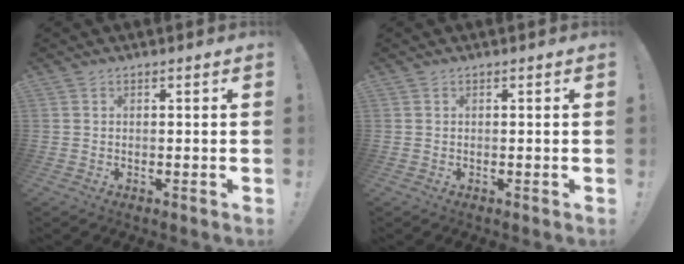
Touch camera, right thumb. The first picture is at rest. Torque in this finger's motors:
{"motor_torque": [0.00, 0.00, 0.00, 0.00, 0.00]}